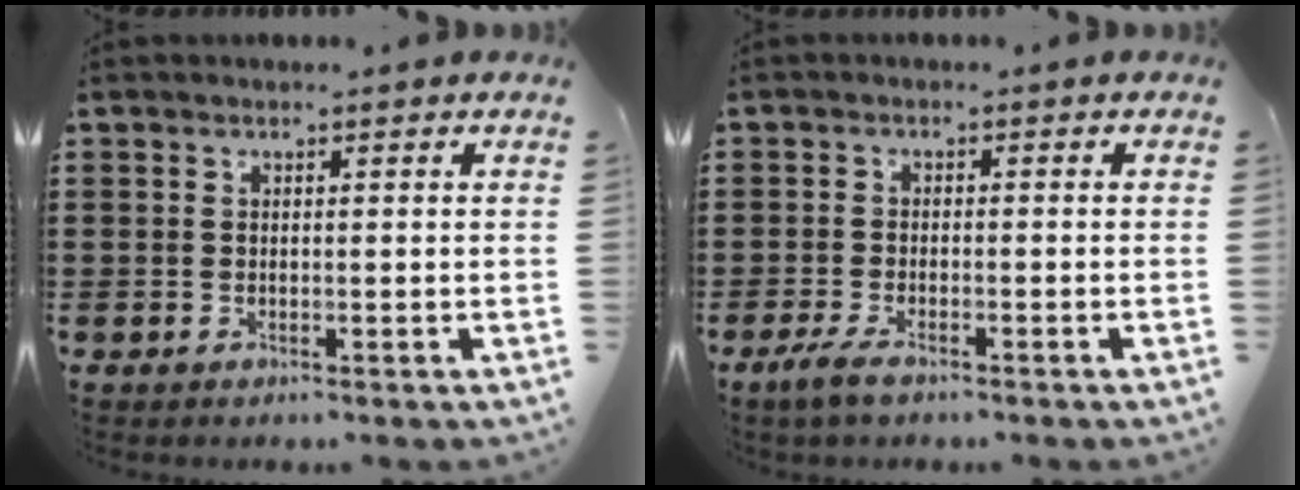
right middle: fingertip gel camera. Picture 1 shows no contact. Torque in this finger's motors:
{"motor_torque": [2.01, 0.13, 0.34, 0.08]}